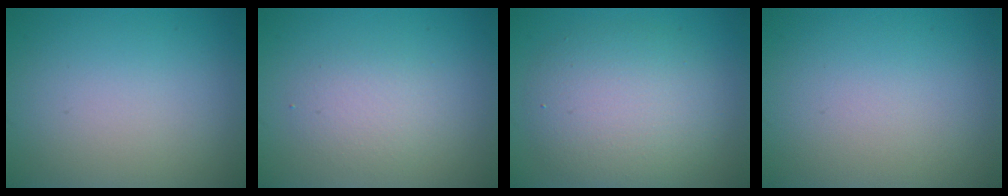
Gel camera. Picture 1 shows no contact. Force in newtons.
{"total": 2.3, "press": 2.3, "slide": 0.1}
{"total": 5.9, "press": 5.9, "slide": 0.2}
{"total": 0.0}